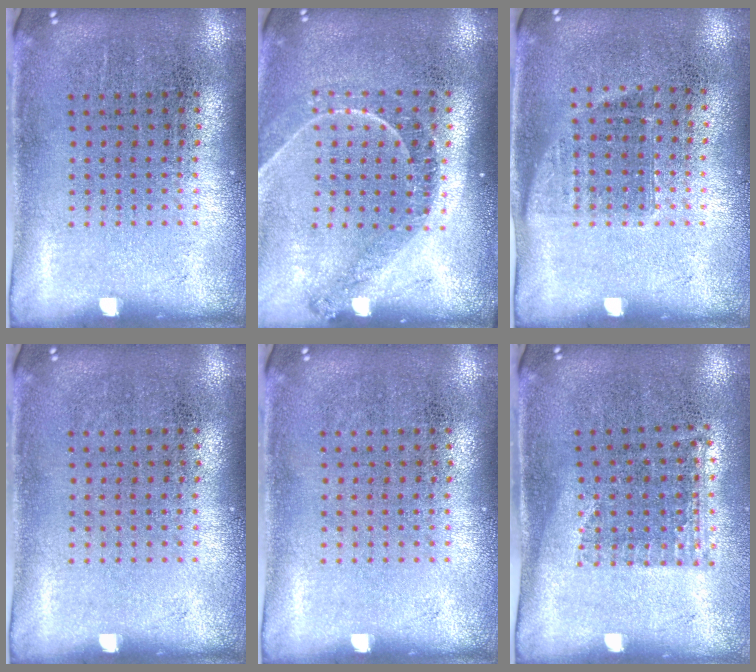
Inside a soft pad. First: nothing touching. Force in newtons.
{"total": 1.3, "press": 1.3, "slide": 0.2}
{"total": 0.9, "press": 0.7, "slide": 0.5}
{"total": 0.0}
{"total": 0.0}
{"total": 1.1, "press": 0.9, "slide": 0.6}